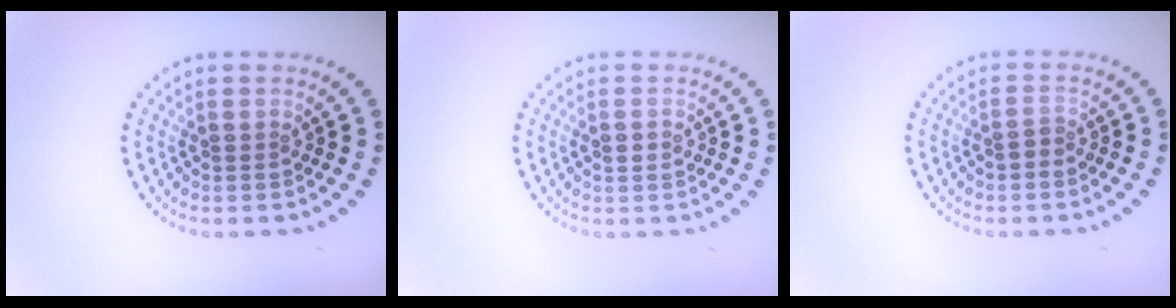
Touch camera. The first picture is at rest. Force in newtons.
{"total": 1.2, "press": 1.1, "slide": 0.3}
{"total": 1.1, "press": 0.9, "slide": 0.5}